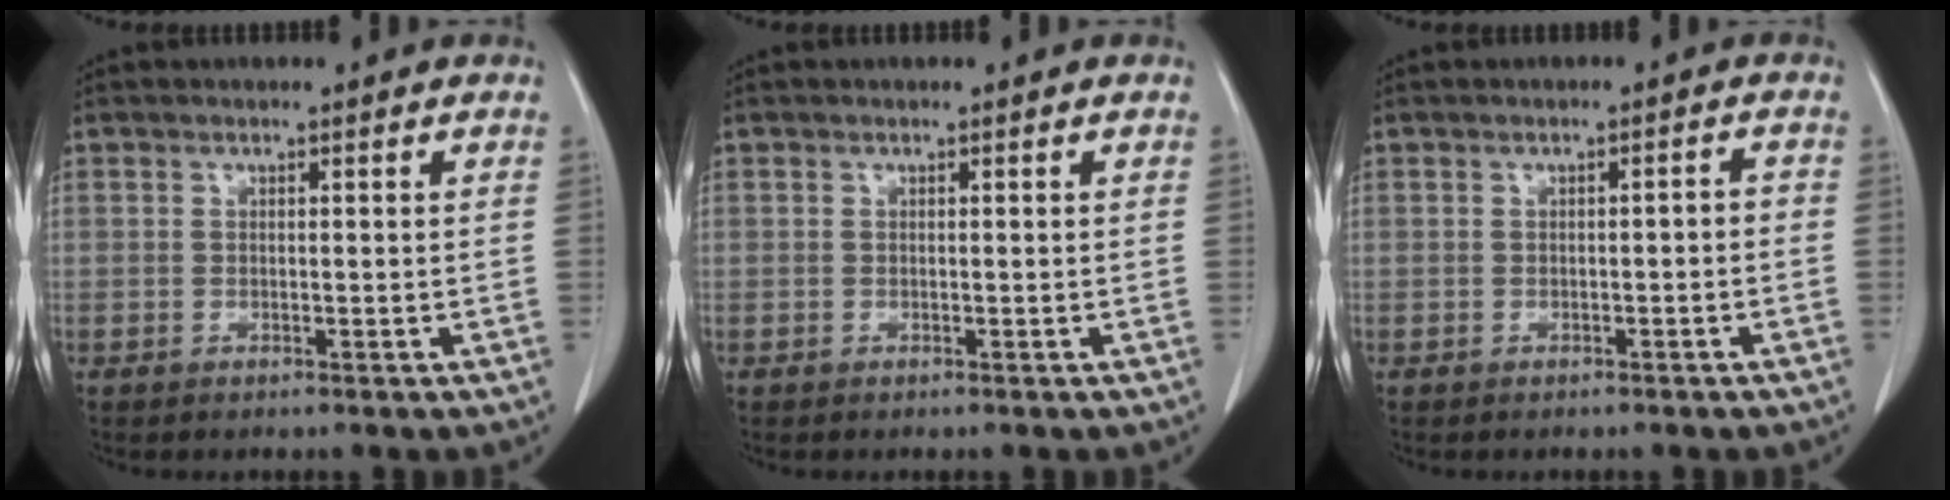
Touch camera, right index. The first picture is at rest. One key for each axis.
{"total": 0.0}
{"total": 1.2, "fx": -0.4, "fy": 0.4, "fz": 1.0, "tx": -0.013, "ty": 0.006, "tz": -0.005}